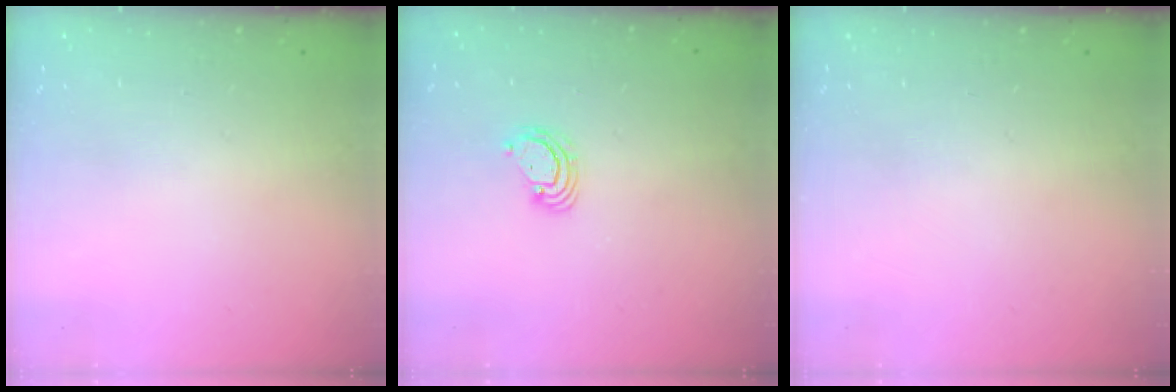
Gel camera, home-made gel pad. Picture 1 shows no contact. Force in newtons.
{"total": 2.9, "press": 2.9, "slide": 0.3}
{"total": 0.0}